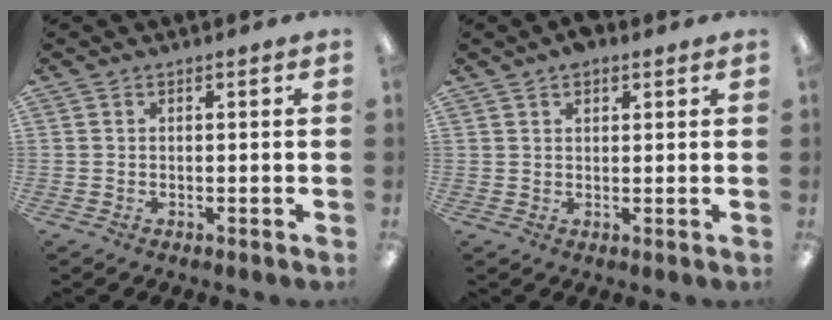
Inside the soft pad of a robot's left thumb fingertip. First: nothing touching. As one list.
[{"total": 2.7, "force": [2.0, 1.2, 1.3], "torque": [-0.021, -0.001, 0.035]}]